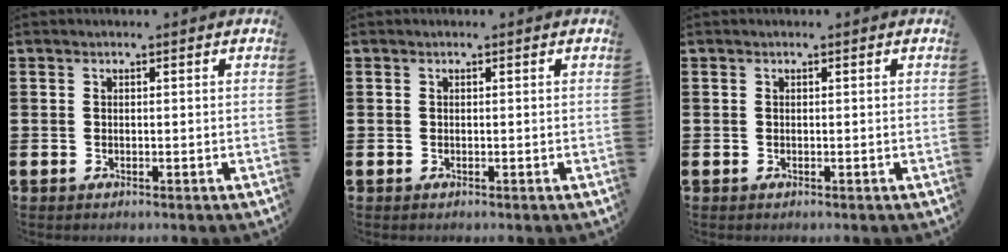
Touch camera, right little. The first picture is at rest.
{"total": 0.0}
{"total": 0.0}